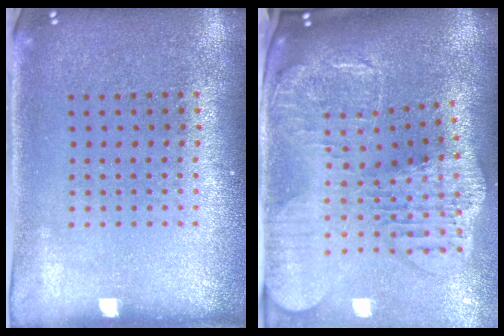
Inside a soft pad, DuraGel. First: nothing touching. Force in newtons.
{"total": 3.3, "press": 2.6, "slide": 2.0}